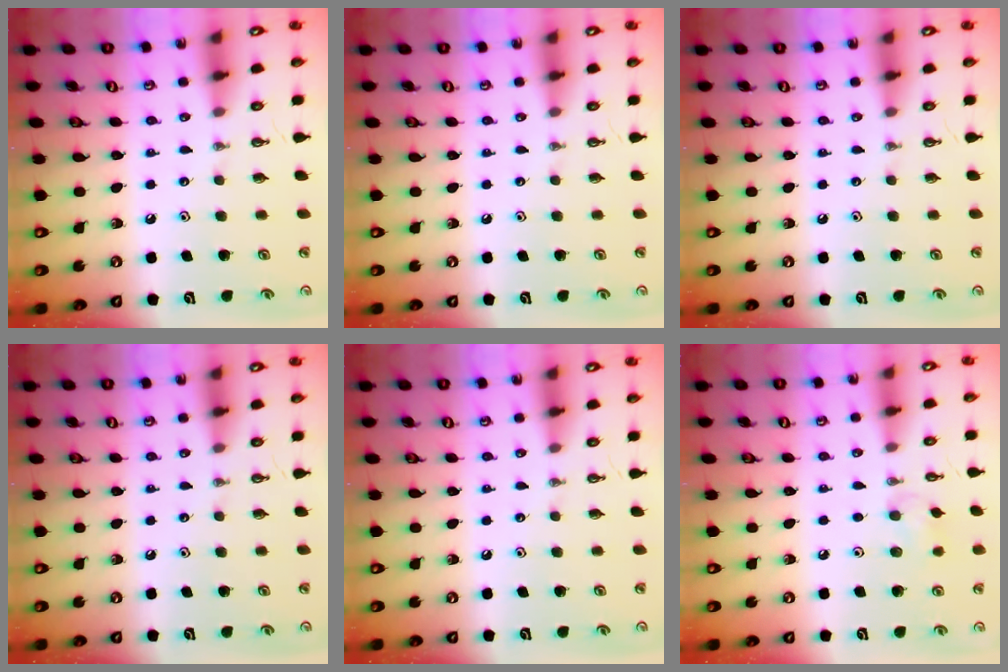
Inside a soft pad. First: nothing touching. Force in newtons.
{"total": 0.0}
{"total": 0.0}
{"total": 0.0}
{"total": 0.0}
{"total": 6.3, "press": 6.2, "slide": 1.2}